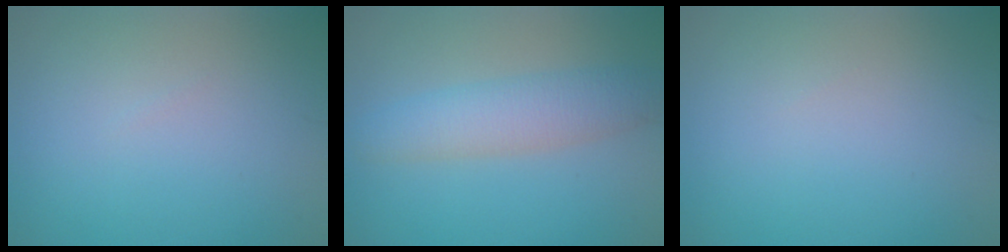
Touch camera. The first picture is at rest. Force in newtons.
{"total": 4.3, "press": 4.3, "slide": 0.2}
{"total": 0.0}